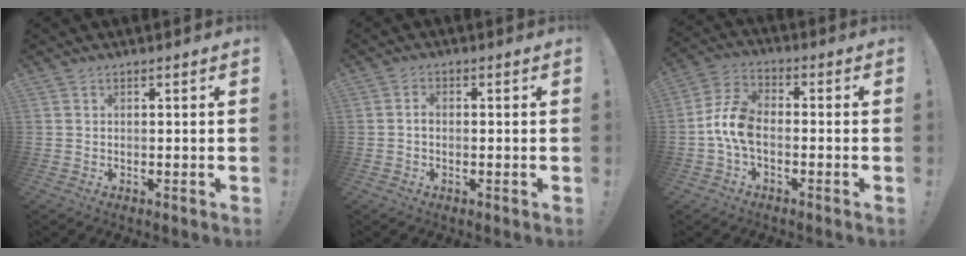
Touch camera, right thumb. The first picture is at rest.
{"total": 1.2, "force": [-0.4, 0.9, 0.7], "torque": [-0.021, 0.008, -0.005]}
{"total": 9.6, "force": [-2.4, 5.5, 7.5], "torque": [-0.148, 0.016, -0.036]}